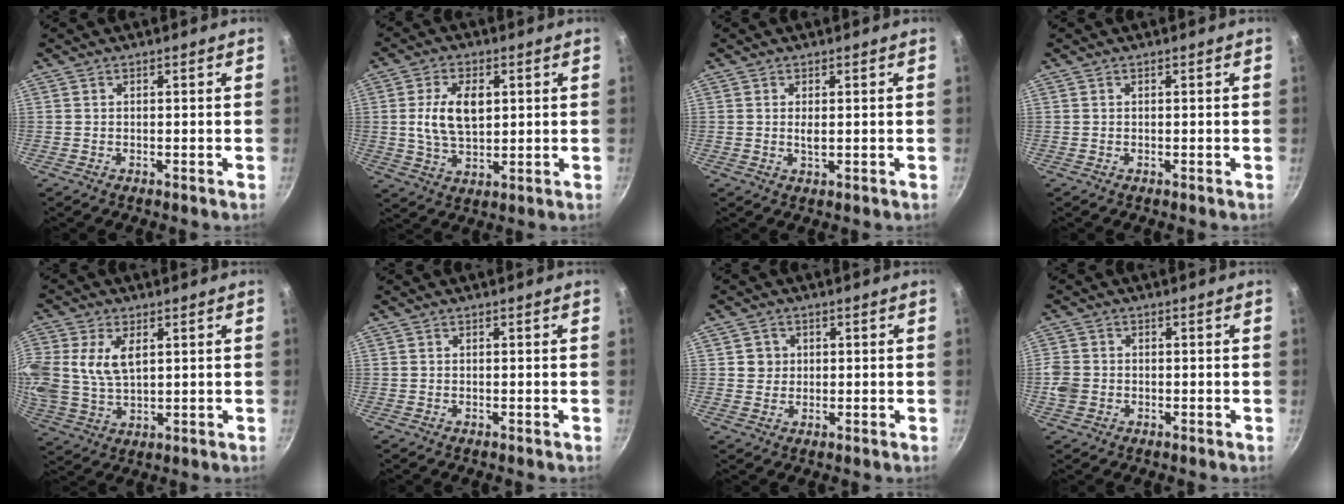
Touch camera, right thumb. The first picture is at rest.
{"total": 9.9, "force": [1.7, 5.9, 7.8], "torque": [-0.130, -0.004, 0.032]}
{"total": 1.5, "force": [0.2, 0.6, 1.4], "torque": [-0.027, -0.002, 0.004]}
{"total": 0.0}
{"total": 11.6, "force": [3.0, 7.3, 8.5], "torque": [-0.182, -0.005, 0.061]}
{"total": 0.0}
{"total": 3.0, "force": [0.6, 2.9, 0.6], "torque": [0.009, 0.006, 0.006]}
{"total": 4.0, "force": [-0.9, 3.4, 2.0], "torque": [-0.038, 0.009, -0.019]}